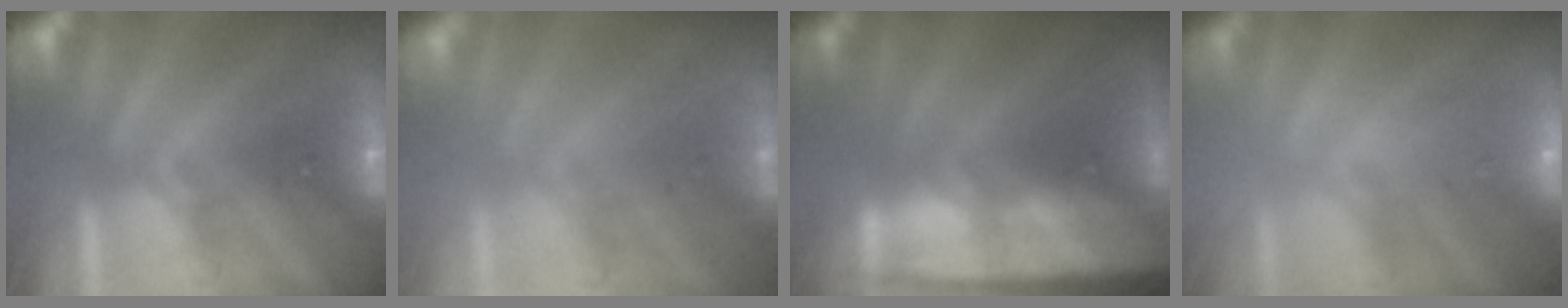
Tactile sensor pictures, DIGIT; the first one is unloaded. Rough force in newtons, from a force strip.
{"total": 2.0}
{"total": 9.4}
{"total": 2.3}